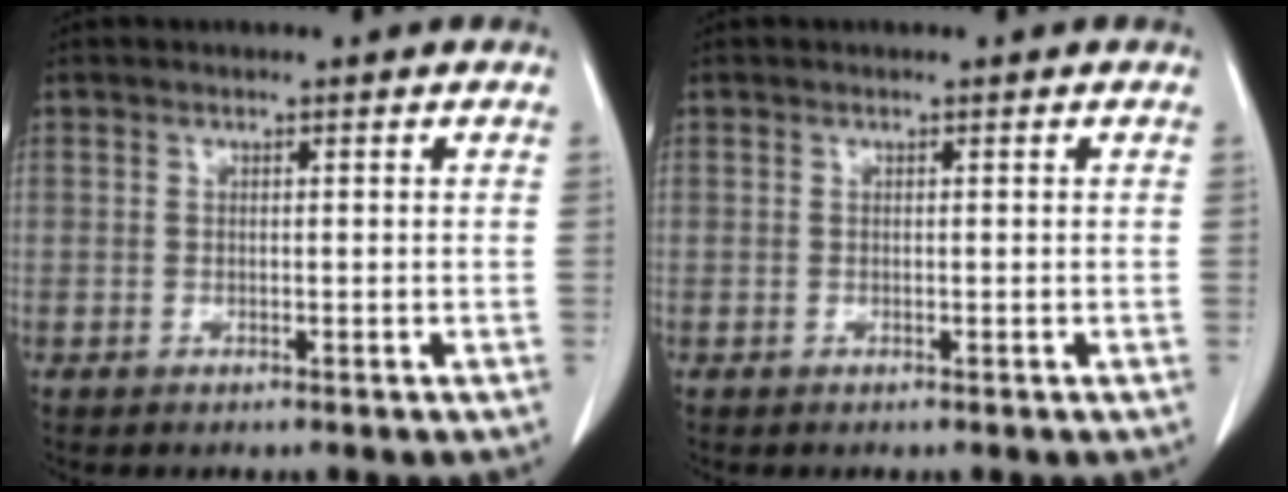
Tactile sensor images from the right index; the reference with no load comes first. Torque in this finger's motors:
{"motor_torque": [0.00, 0.00, 0.00, 0.00]}